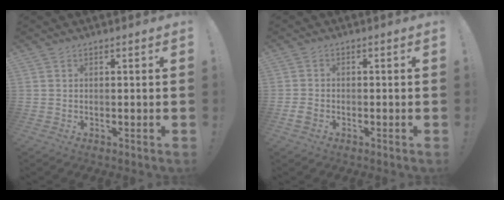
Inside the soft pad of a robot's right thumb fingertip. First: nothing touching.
{"total": 2.9, "force": [-1.4, 1.9, 1.7], "torque": [-0.037, 0.002, -0.027]}